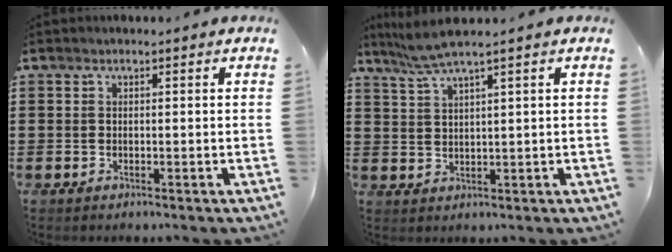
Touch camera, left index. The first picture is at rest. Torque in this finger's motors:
{"motor_torque": [-0.02, -0.07, 0.02, 0.01]}